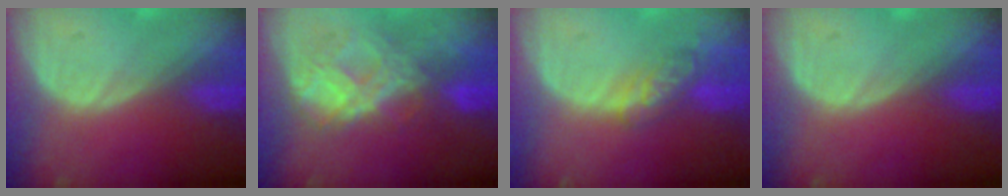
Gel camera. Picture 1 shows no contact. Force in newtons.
{"total": 8.3, "press": 7.4, "slide": 3.7}
{"total": 5.4, "press": 5.0, "slide": 2.1}
{"total": 0.0}